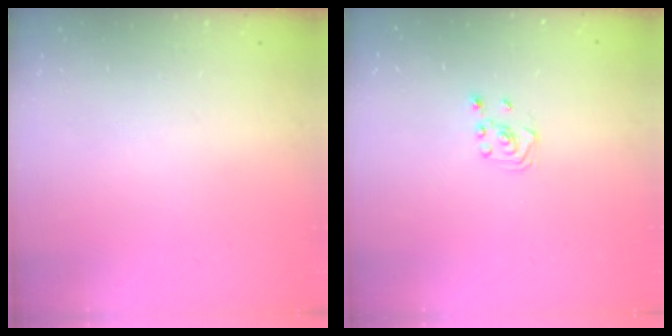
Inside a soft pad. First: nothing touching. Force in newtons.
{"total": 2.3, "press": 2.2, "slide": 0.7}